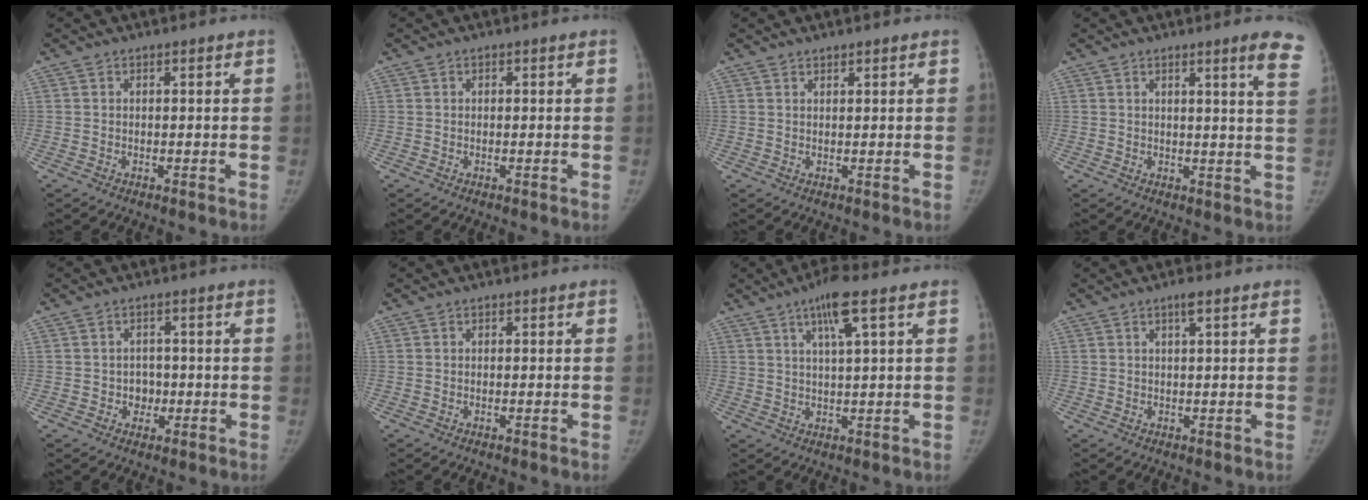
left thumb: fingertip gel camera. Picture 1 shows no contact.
{"total": 0.0}
{"total": 0.9, "force": [0.9, 0.1, 0.3], "torque": [-0.003, -0.005, 0.016]}
{"total": 7.6, "force": [4.8, -0.3, 5.9], "torque": [-0.064, -0.023, 0.046]}
{"total": 2.9, "force": [-0.5, 2.6, 1.2], "torque": [0.004, 0.007, -0.007]}
{"total": 0.0}
{"total": 6.9, "force": [3.5, 0.4, 5.9], "torque": [-0.112, -0.009, 0.063]}
{"total": 1.8, "force": [0.9, 0.0, 1.5], "torque": [-0.030, 0.000, 0.017]}